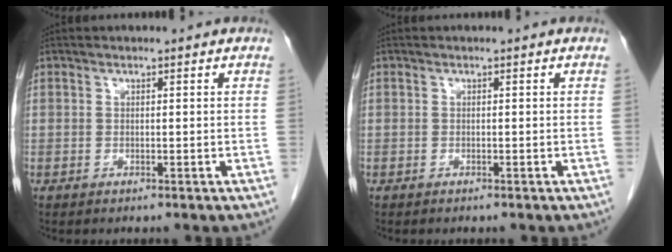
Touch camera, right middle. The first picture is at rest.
{"total": 0.0}